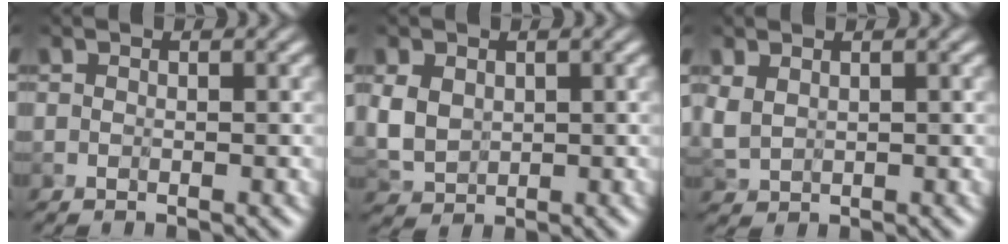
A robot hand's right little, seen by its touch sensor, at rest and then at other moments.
{"total": 3.7, "force": [0.4, 2.9, 2.2], "torque": [-0.062, -0.002, 0.013]}
{"total": 1.9, "force": [0.7, 1.3, 1.3], "torque": [-0.040, 0.000, 0.020]}